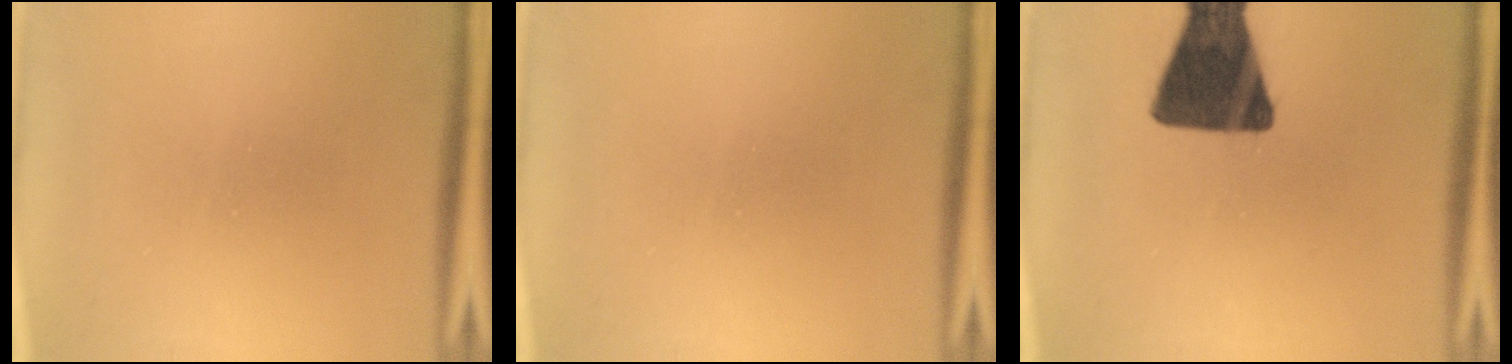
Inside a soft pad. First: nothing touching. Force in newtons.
{"total": 0.0}
{"total": 16.1}